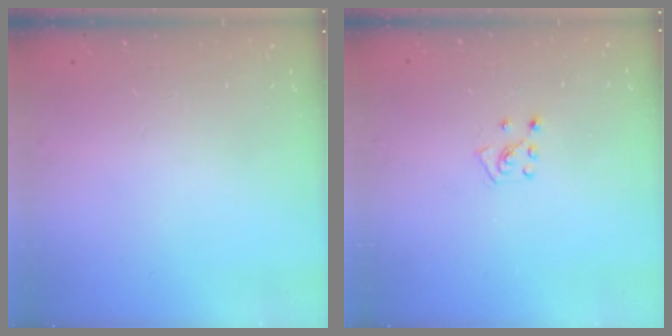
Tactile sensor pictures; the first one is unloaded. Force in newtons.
{"total": 5.2, "press": 5.2, "slide": 0.5}